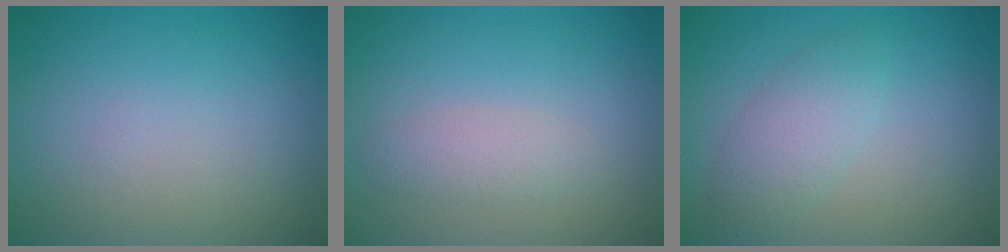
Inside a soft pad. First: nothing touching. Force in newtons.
{"total": 1.7, "press": 1.7, "slide": 0.1}
{"total": 2.7, "press": 2.7, "slide": 0.0}